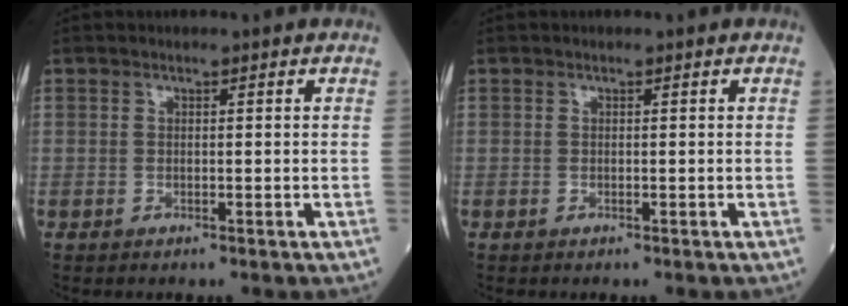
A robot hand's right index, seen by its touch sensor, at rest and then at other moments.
{"total": 0.0}